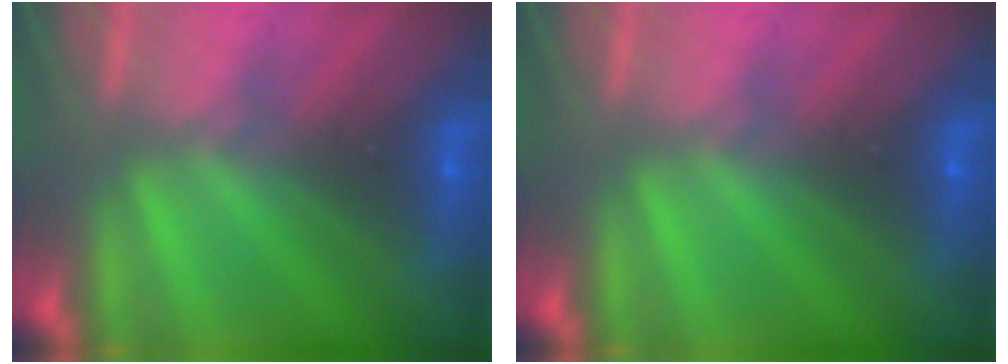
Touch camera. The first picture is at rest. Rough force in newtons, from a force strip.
{"total": 0.0}